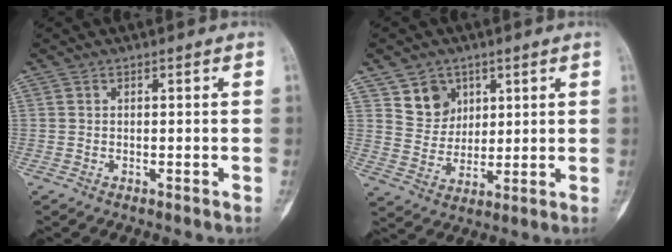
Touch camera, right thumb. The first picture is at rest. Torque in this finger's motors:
{"motor_torque": [-0.56, 1.10, -0.30, 0.10, 0.00]}